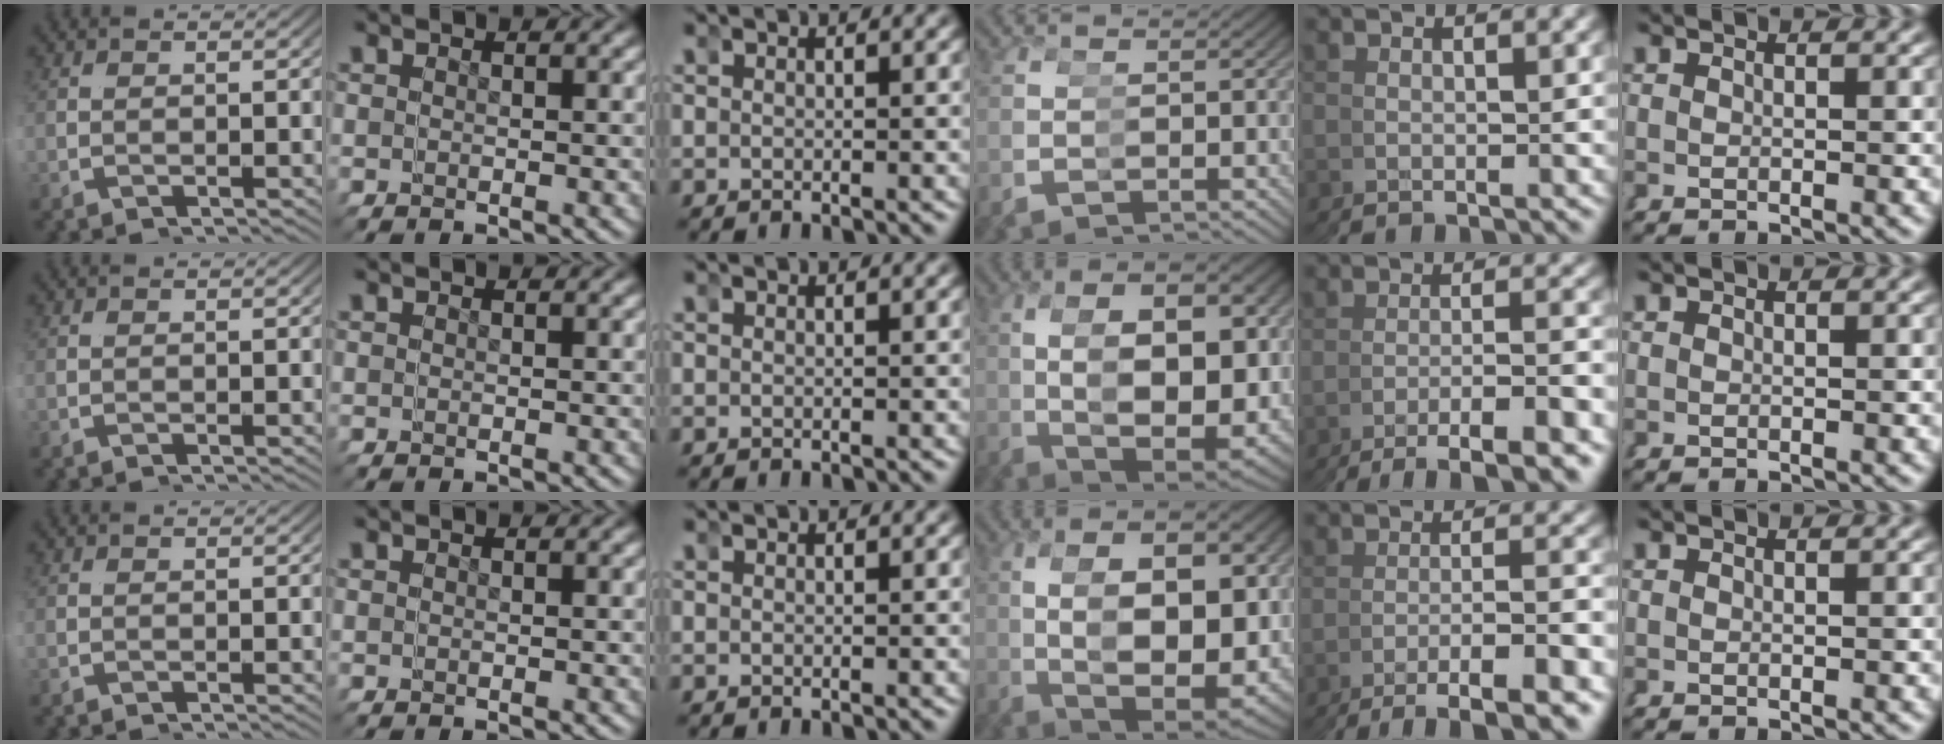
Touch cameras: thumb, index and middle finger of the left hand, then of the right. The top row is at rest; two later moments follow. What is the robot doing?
{"motion": "grasp_and_lifting", "object": "bandage"}